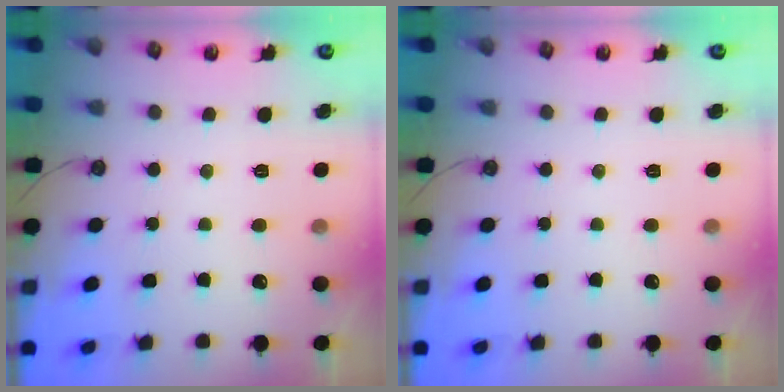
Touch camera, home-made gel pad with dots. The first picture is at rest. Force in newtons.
{"total": 0.0}